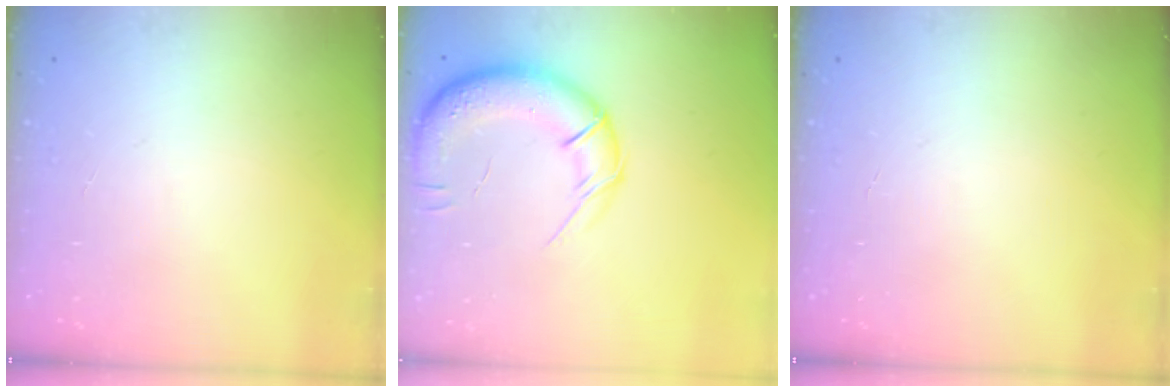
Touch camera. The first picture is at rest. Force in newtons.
{"total": 15.8, "press": 15.3, "slide": 4.0}
{"total": 0.0}